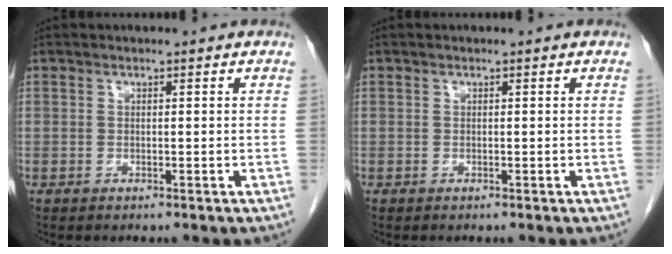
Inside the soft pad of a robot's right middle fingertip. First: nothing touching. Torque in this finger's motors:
{"motor_torque": [0.01, -0.03, 0.00, 0.00]}